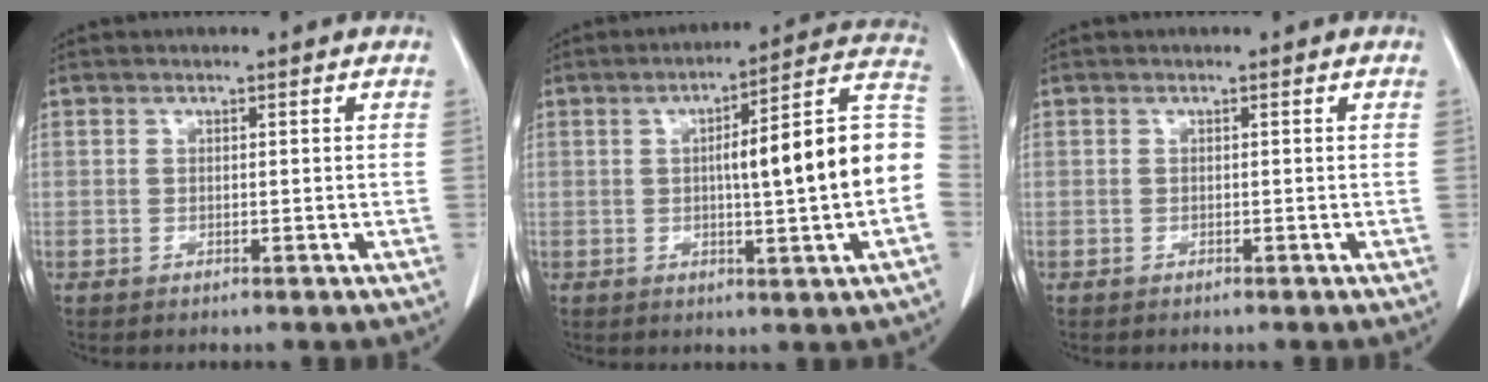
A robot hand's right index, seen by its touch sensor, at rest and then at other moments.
{"total": 16.2, "force": [-0.6, 1.3, 16.1], "torque": [-0.203, 0.035, -0.010]}
{"total": 0.0}